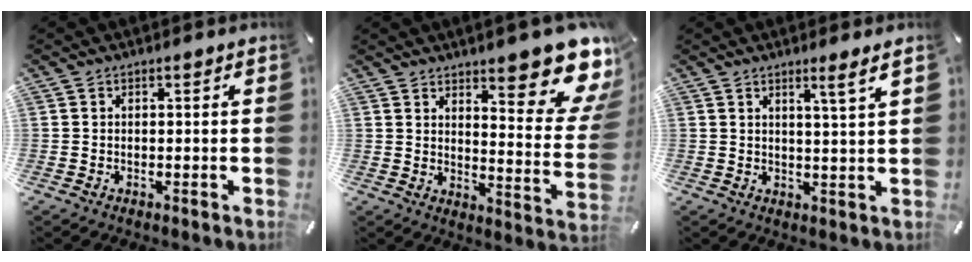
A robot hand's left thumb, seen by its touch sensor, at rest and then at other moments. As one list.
[{"total": 16.8, "force": [11.1, 5.3, 11.4], "torque": [-0.139, -0.100, 0.180]}, {"total": 4.7, "force": [3.1, -0.6, 3.4], "torque": [-0.064, -0.015, 0.049]}]